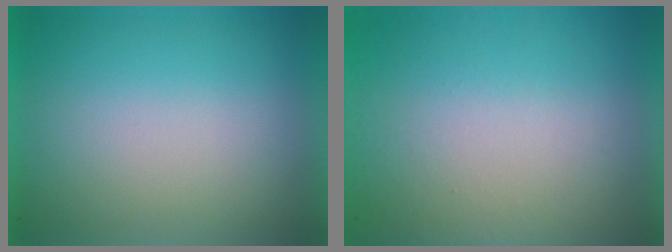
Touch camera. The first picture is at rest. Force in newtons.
{"total": 8.1}